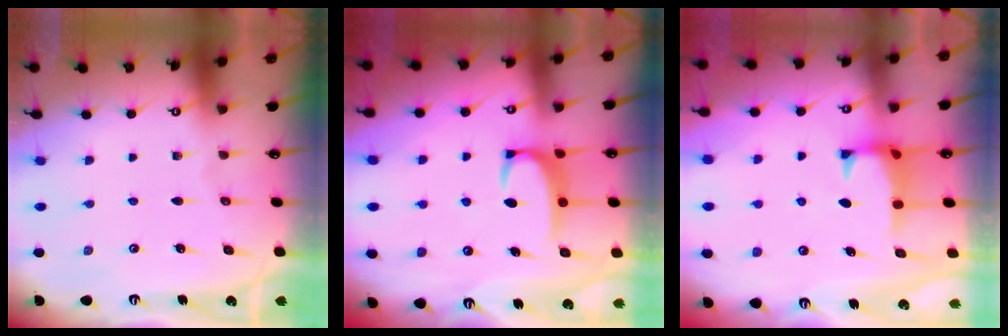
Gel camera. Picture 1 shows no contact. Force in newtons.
{"total": 3.1, "press": 3.1, "slide": 0.3}
{"total": 1.1, "press": 0.8, "slide": 0.8}